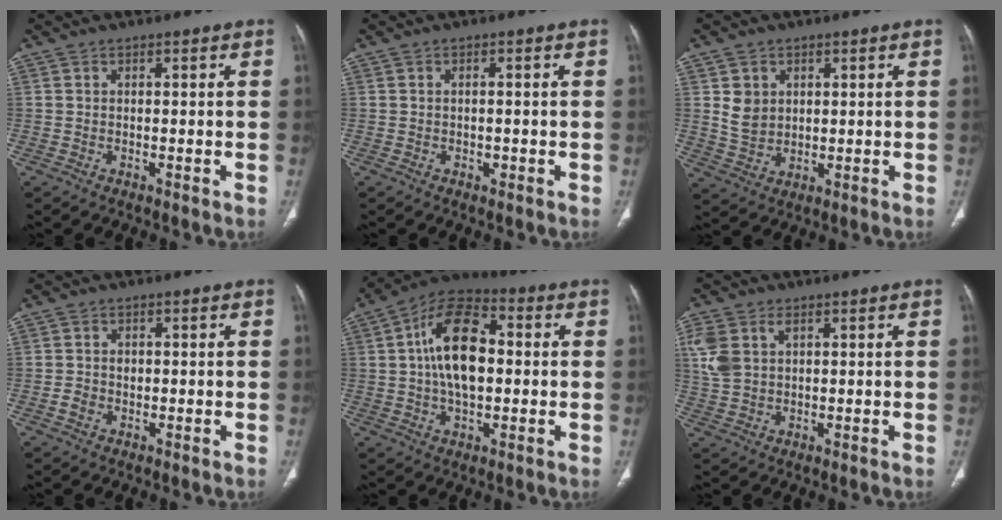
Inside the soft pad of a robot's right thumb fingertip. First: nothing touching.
{"total": 1.0, "force": [-0.3, 0.6, 0.7], "torque": [-0.012, 0.002, -0.004]}
{"total": 5.8, "force": [1.7, 4.7, 2.9], "torque": [-0.035, -0.013, 0.043]}
{"total": 2.1, "force": [-0.2, 1.7, 1.1], "torque": [-0.017, 0.008, 0.000]}
{"total": 15.2, "force": [1.3, 8.5, 12.5], "torque": [-0.208, 0.024, 0.013]}
{"total": 7.0, "force": [2.6, 4.4, 4.7], "torque": [-0.116, 0.006, 0.058]}